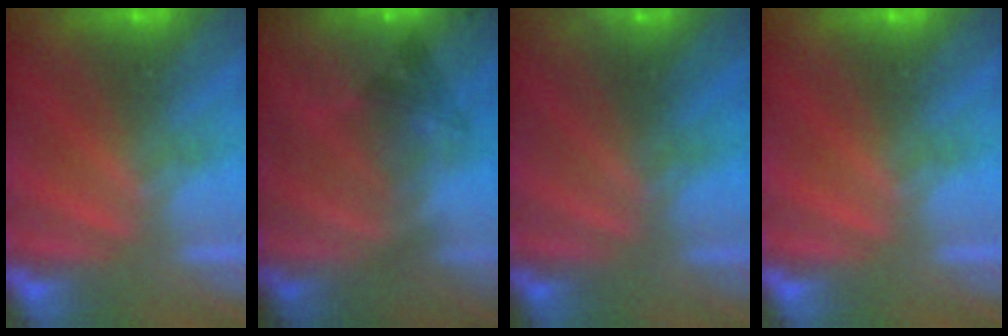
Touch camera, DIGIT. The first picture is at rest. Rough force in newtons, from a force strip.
{"total": 9.0}
{"total": 2.4}
{"total": 0.0}